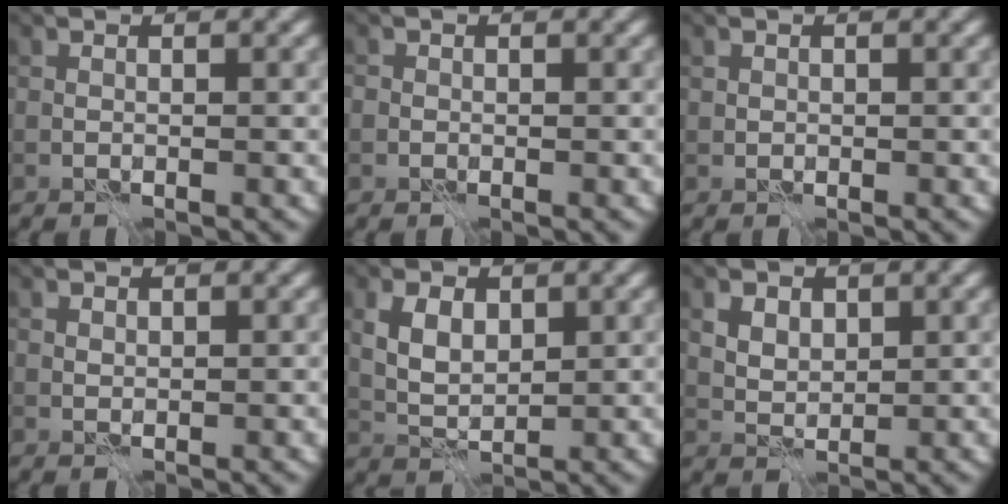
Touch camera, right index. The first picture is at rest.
{"total": 0.6, "force": [-0.1, 0.6, 0.0], "torque": [0.005, -0.004, -0.003]}
{"total": 0.6, "force": [0.2, 0.5, 0.0], "torque": [0.004, -0.002, 0.004]}
{"total": 0.5, "force": [0.4, 0.3, 0.2], "torque": [-0.003, 0.000, 0.007]}
{"total": 3.4, "force": [1.1, 2.1, 2.5], "torque": [-0.054, 0.002, 0.020]}
{"total": 3.2, "force": [1.5, 2.1, 1.8], "torque": [-0.041, 0.005, 0.027]}